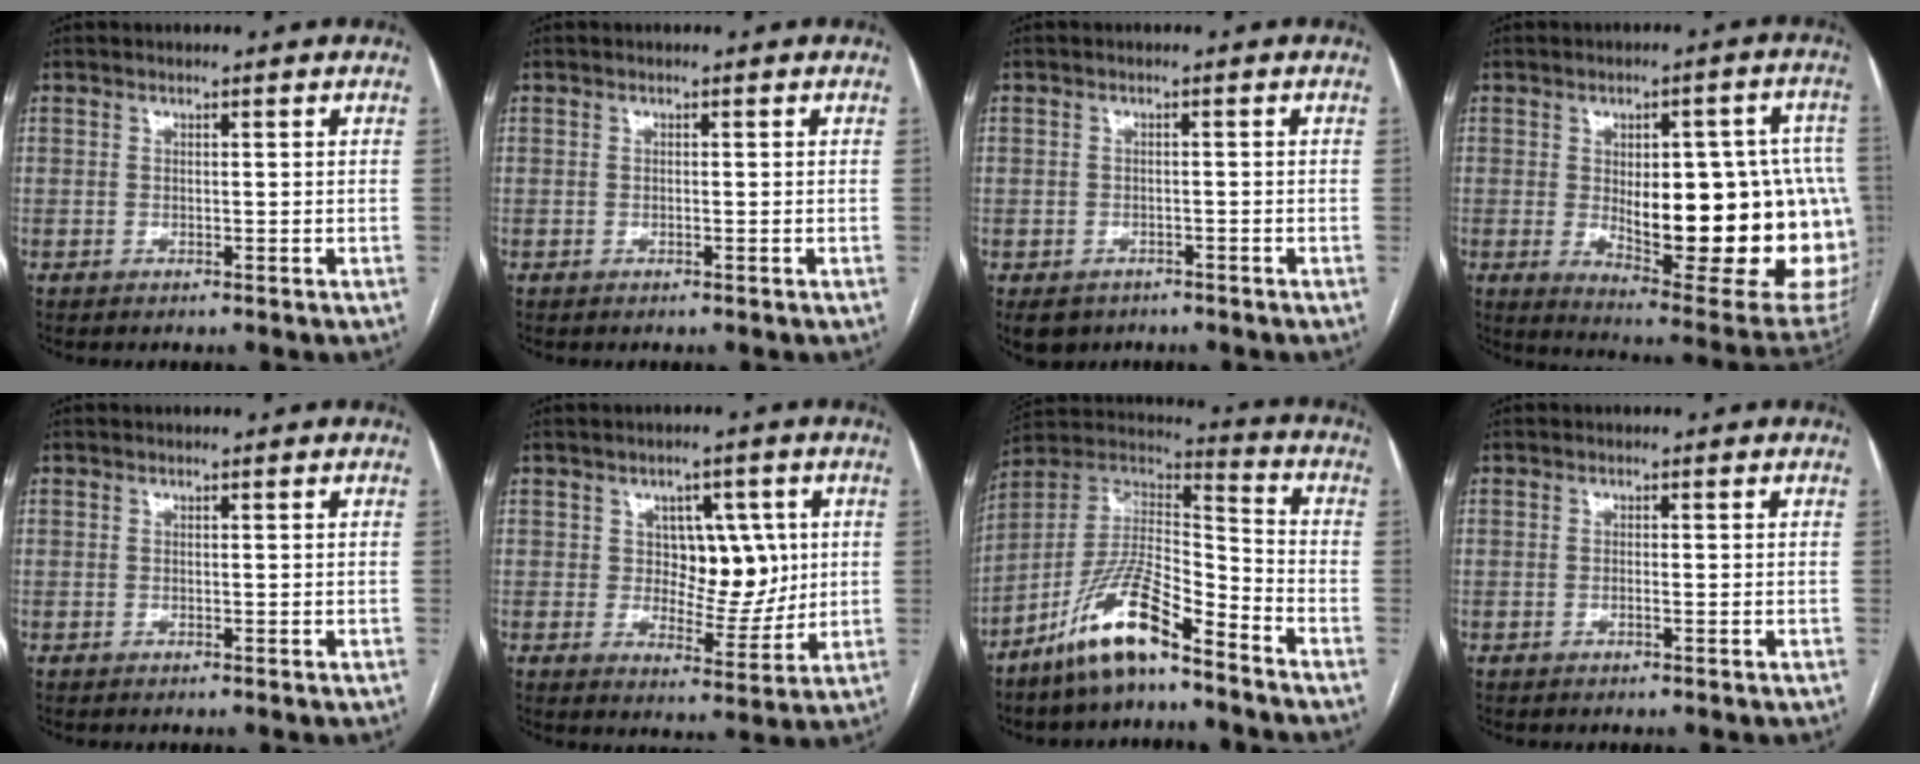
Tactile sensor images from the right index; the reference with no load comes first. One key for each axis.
{"total": 0.0}
{"total": 4.9, "fx": -3.2, "fy": 3.6, "fz": 0.9, "tx": -0.007, "ty": 0.004, "tz": -0.045}
{"total": 26.4, "fx": -1.9, "fy": 8.2, "fz": 25.0, "tx": -0.250, "ty": 0.014, "tz": 0.005}
{"total": 0.0}
{"total": 7.8, "fx": 1.5, "fy": 4.7, "fz": 6.0, "tx": -0.073, "ty": 0.010, "tz": 0.031}
{"total": 14.1, "fx": -9.9, "fy": 3.0, "fz": 9.5, "tx": -0.186, "ty": 0.015, "tz": -0.183}
{"total": 0.6, "fx": -0.1, "fy": 0.1, "fz": 0.6, "tx": -0.011, "ty": 0.000, "tz": -0.002}